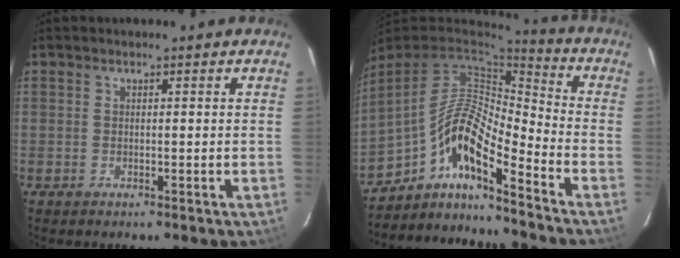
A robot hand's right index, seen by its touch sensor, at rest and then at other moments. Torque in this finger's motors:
{"motor_torque": [0.50, -0.53, 0.63, 0.15]}